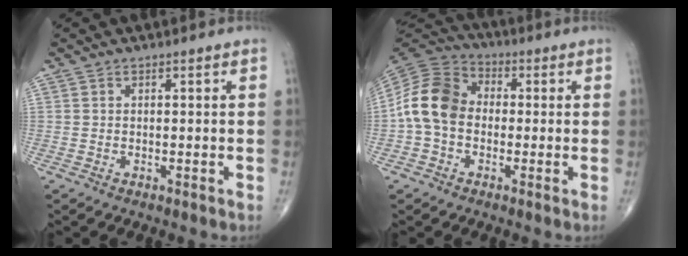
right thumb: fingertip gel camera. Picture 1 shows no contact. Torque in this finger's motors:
{"motor_torque": [1.69, 1.76, 1.22, -0.18, 0.14]}